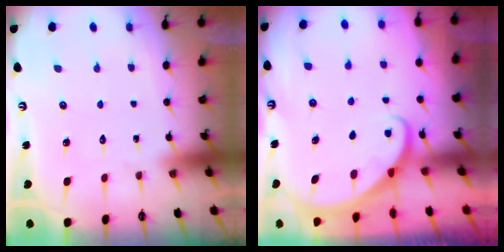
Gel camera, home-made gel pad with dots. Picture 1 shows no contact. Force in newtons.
{"total": 2.3, "press": 2.3, "slide": 0.1}